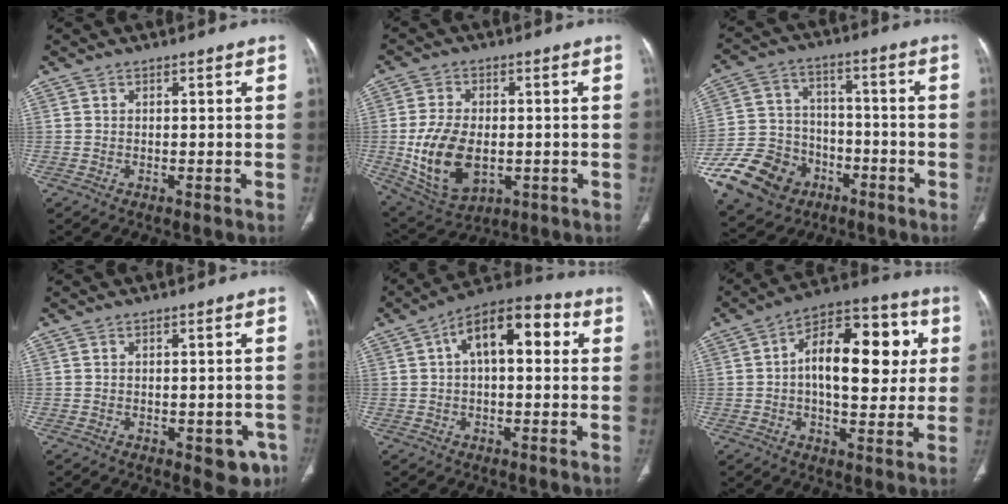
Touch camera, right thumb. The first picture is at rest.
{"total": 13.9, "force": [-2.0, 8.6, 10.7], "torque": [-0.196, -0.004, -0.016]}
{"total": 17.7, "force": [-9.0, 13.3, 7.4], "torque": [-0.135, 0.057, -0.151]}
{"total": 6.1, "force": [-2.6, 3.2, 4.4], "torque": [-0.026, 0.007, -0.025]}
{"total": 13.4, "force": [3.2, 6.7, 11.2], "torque": [-0.159, 0.037, 0.042]}
{"total": 18.9, "force": [2.7, 9.8, 16.0], "torque": [-0.203, 0.024, 0.032]}